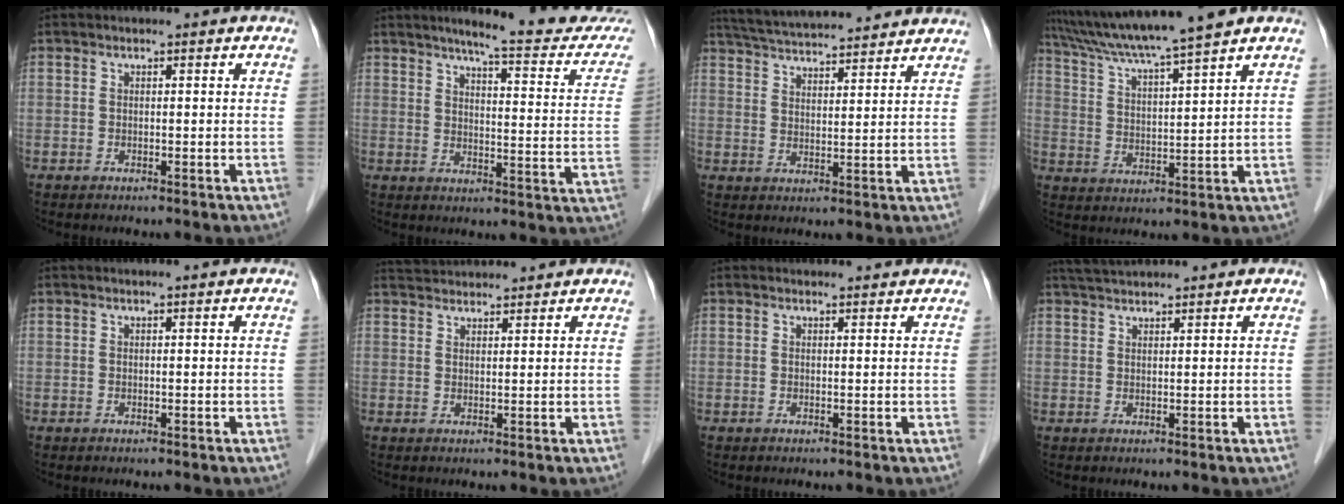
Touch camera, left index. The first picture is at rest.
{"total": 16.9, "force": [14.9, 1.2, 7.9], "torque": [-0.090, -0.050, 0.171]}
{"total": 15.7, "force": [14.4, 1.5, 6.2], "torque": [-0.110, 0.034, 0.212]}
{"total": 12.2, "force": [10.4, -1.7, 6.1], "torque": [-0.109, 0.011, 0.178]}
{"total": 0.0}
{"total": 4.9, "force": [4.8, 0.3, 0.9], "torque": [-0.020, 0.033, 0.078]}
{"total": 2.4, "force": [2.3, 0.3, 0.3], "torque": [-0.010, 0.007, 0.021]}
{"total": 3.6, "force": [3.4, -0.3, 1.3], "torque": [-0.021, 0.024, 0.064]}